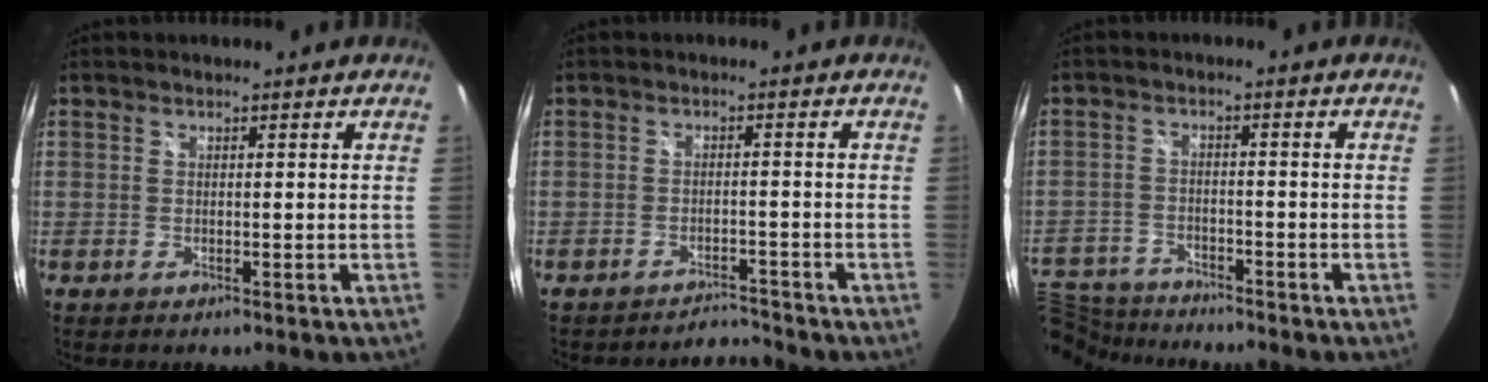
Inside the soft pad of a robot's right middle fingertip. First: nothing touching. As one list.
[{"total": 3.2, "force": [-3.2, 0.1, -0.3], "torque": [0.002, 0.002, -0.052]}, {"total": 12.1, "force": [-10.7, 4.3, 3.7], "torque": [-0.117, -0.009, -0.192]}]